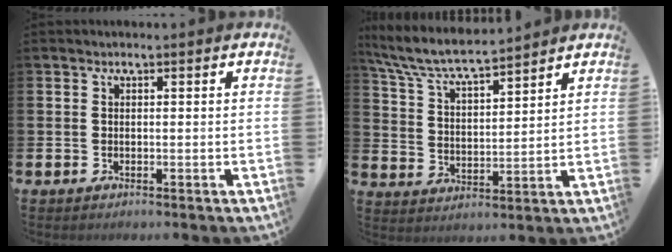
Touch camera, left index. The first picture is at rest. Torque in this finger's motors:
{"motor_torque": [1.00, -1.14, 0.39, 0.21]}